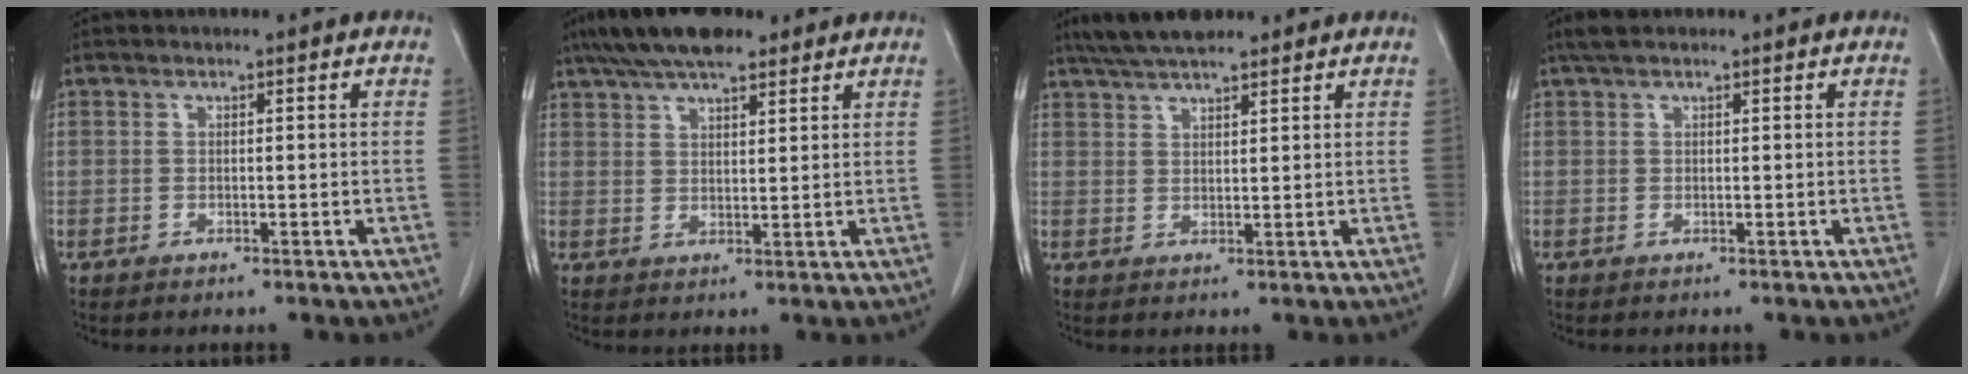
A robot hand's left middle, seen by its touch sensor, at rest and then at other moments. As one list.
[{"total": 10.7, "force": [8.3, 2.9, 6.1], "torque": [-0.106, 0.028, 0.143]}, {"total": 7.5, "force": [6.2, 1.5, 3.8], "torque": [-0.067, 0.023, 0.111]}, {"total": 2.3, "force": [1.8, 0.8, 1.3], "torque": [-0.025, 0.019, 0.034]}]